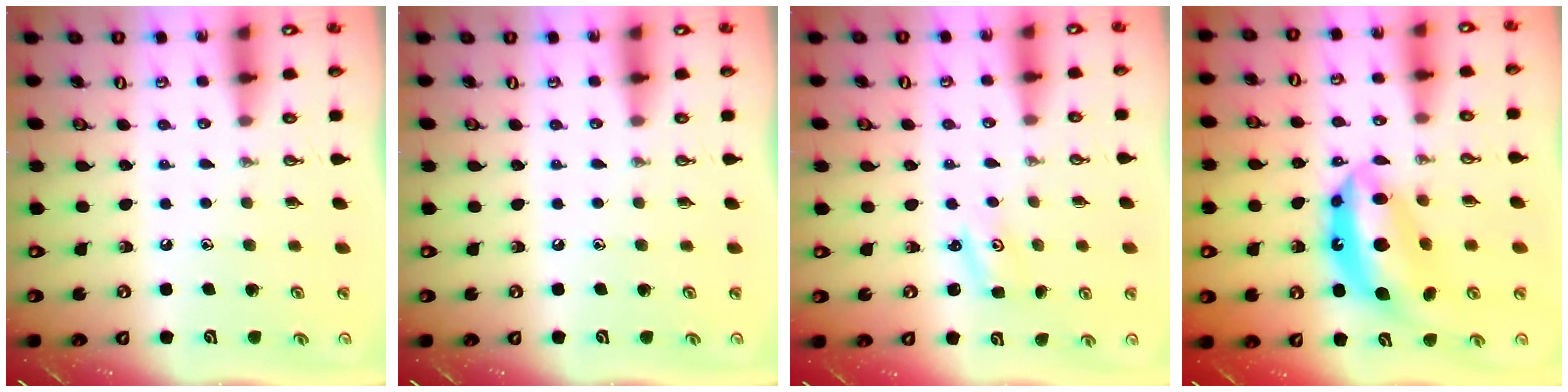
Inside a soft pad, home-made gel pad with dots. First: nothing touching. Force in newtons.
{"total": 0.0}
{"total": 1.8, "press": 1.8, "slide": 0.3}
{"total": 14.5, "press": 14.5, "slide": 1.2}